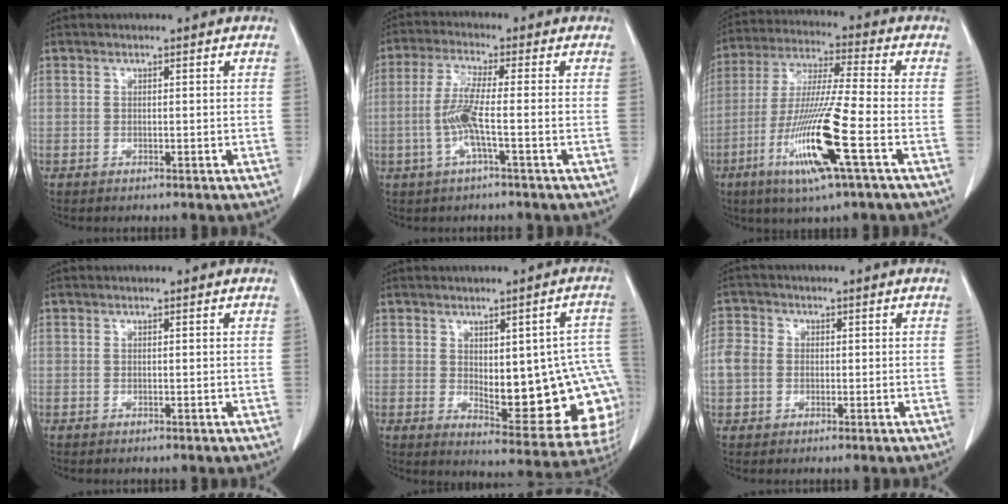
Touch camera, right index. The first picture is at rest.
{"total": 6.4, "force": [-1.4, -0.2, 6.2], "torque": [-0.133, -0.001, -0.032]}
{"total": 15.3, "force": [-5.9, -0.3, 14.2], "torque": [-0.291, -0.025, -0.113]}
{"total": 0.0}
{"total": 18.2, "force": [-1.4, 6.3, 17.0], "torque": [-0.144, 0.016, 0.006]}
{"total": 4.2, "force": [-0.2, 3.7, 2.0], "torque": [-0.052, 0.014, -0.008]}